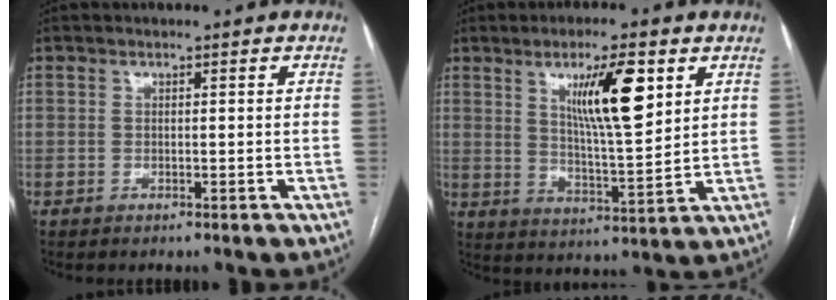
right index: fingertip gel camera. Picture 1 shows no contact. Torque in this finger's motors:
{"motor_torque": [0.74, 0.55, 0.33, 0.13]}